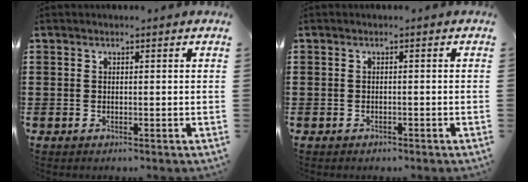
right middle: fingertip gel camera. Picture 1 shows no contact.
{"total": 0.6, "force": [-0.6, 0.1, 0.0], "torque": [-0.003, -0.001, -0.012]}